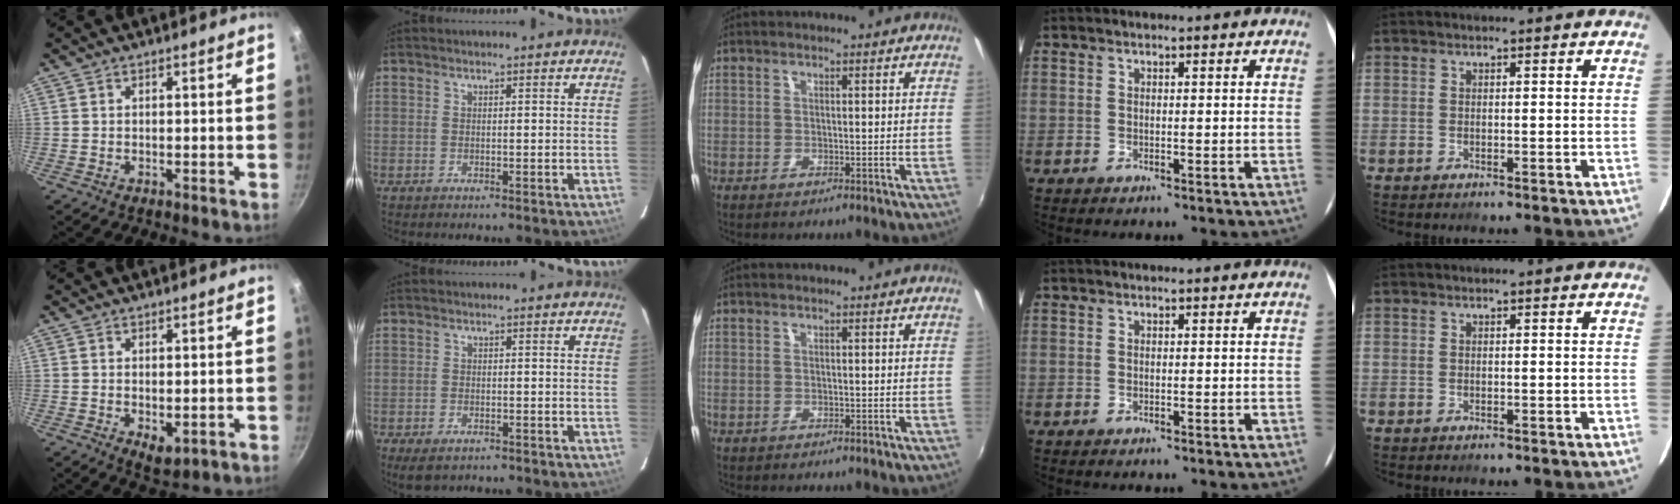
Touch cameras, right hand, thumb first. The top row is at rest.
{"thumb": {"total": 3.9, "force": [-0.5, 2.2, 3.2], "torque": [-0.048, -0.013, 0.000]}, "index": {"total": 4.2, "force": [-3.1, 2.0, 2.1], "torque": [-0.050, -0.013, -0.049]}}